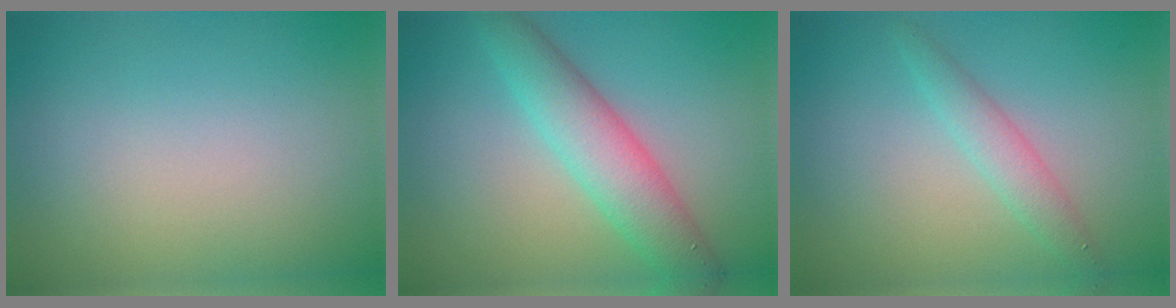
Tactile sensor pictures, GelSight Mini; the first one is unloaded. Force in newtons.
{"total": 5.1, "press": 5.1, "slide": 0.0}
{"total": 2.1, "press": 2.1, "slide": 0.0}